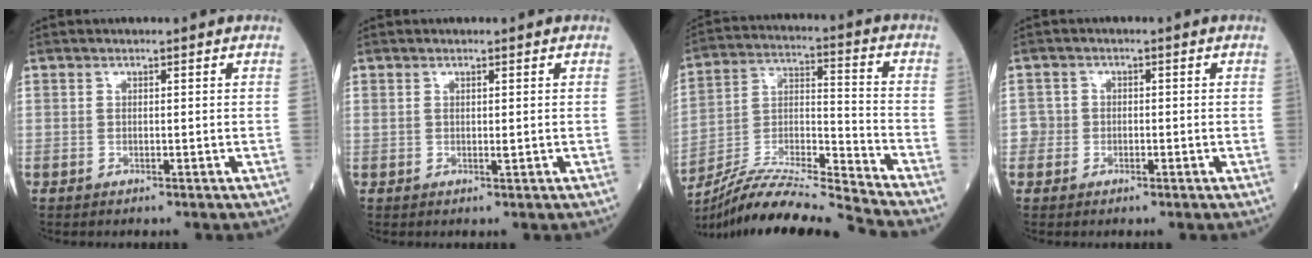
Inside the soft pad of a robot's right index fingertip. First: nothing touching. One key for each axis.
{"total": 0.7, "fx": 0.1, "fy": 0.1, "fz": 0.7, "tx": -0.020, "ty": 0.001, "tz": 0.005}
{"total": 16.9, "fx": -16.0, "fy": -2.1, "fz": 5.1, "tx": -0.086, "ty": 0.010, "tz": -0.290}
{"total": 2.0, "fx": -0.7, "fy": 1.9, "fz": 0.1, "tx": 0.008, "ty": 0.010, "tz": -0.018}